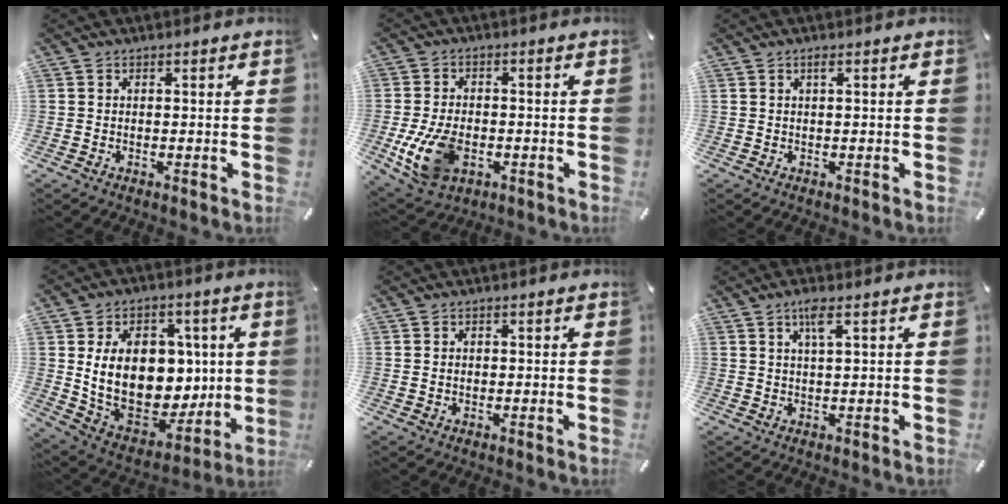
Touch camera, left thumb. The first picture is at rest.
{"total": 11.4, "force": [-2.9, 7.6, 8.0], "torque": [-0.173, 0.000, -0.050]}
{"total": 1.0, "force": [0.3, 0.1, 0.9], "torque": [-0.019, 0.002, 0.005]}
{"total": 21.5, "force": [3.6, 15.7, 14.2], "torque": [-0.255, -0.032, 0.078]}
{"total": 1.1, "force": [0.0, 0.9, 0.5], "torque": [-0.011, 0.006, -0.002]}
{"total": 3.8, "force": [2.0, 0.4, 3.2], "torque": [-0.069, 0.003, 0.032]}